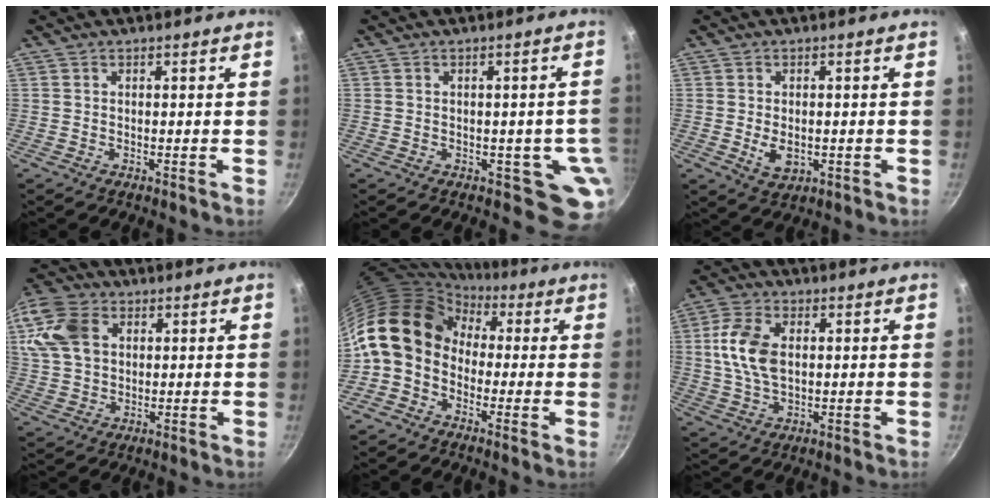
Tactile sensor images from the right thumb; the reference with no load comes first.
{"total": 5.9, "force": [-1.2, 4.3, 4.0], "torque": [-0.006, 0.002, -0.014]}
{"total": 4.7, "force": [-0.7, 3.1, 3.5], "torque": [-0.050, -0.005, -0.004]}
{"total": 13.8, "force": [3.6, 10.4, 8.3], "torque": [-0.163, 0.012, 0.062]}
{"total": 13.8, "force": [0.6, 10.8, 8.5], "torque": [-0.125, 0.036, -0.017]}
{"total": 9.7, "force": [1.4, 6.0, 7.6], "torque": [-0.143, 0.008, 0.023]}